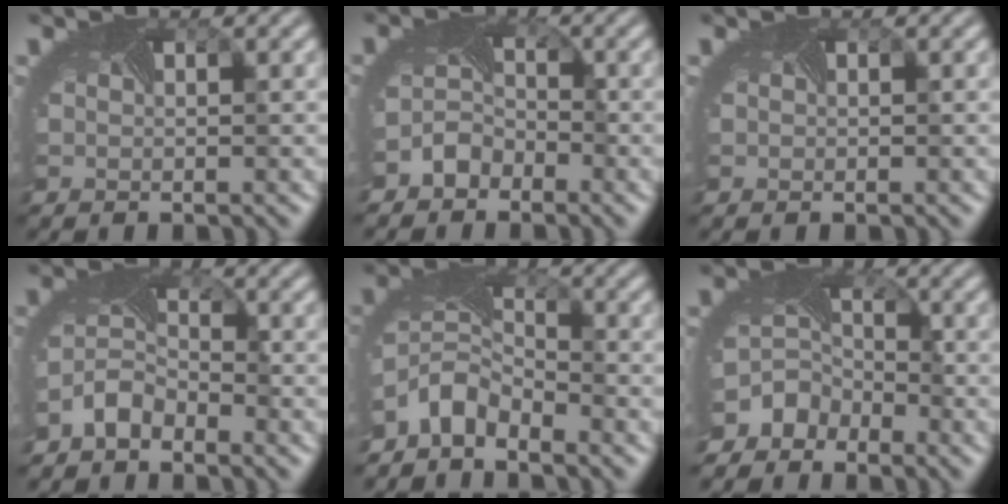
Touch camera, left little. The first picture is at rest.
{"total": 2.5, "force": [-2.0, 1.5, 0.3], "torque": [-0.011, 0.001, -0.043]}
{"total": 0.0}
{"total": 3.1, "force": [-2.5, 1.5, 1.0], "torque": [-0.034, -0.001, -0.056]}
{"total": 4.2, "force": [-3.4, 1.9, 1.5], "torque": [-0.038, -0.005, -0.077]}
{"total": 5.0, "force": [-3.8, 3.2, 0.8], "torque": [0.006, -0.003, -0.059]}